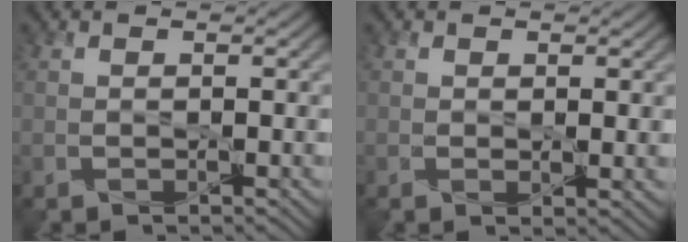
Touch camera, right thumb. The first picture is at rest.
{"total": 2.2, "force": [0.6, 1.2, 1.7], "torque": [-0.034, -0.004, 0.011]}